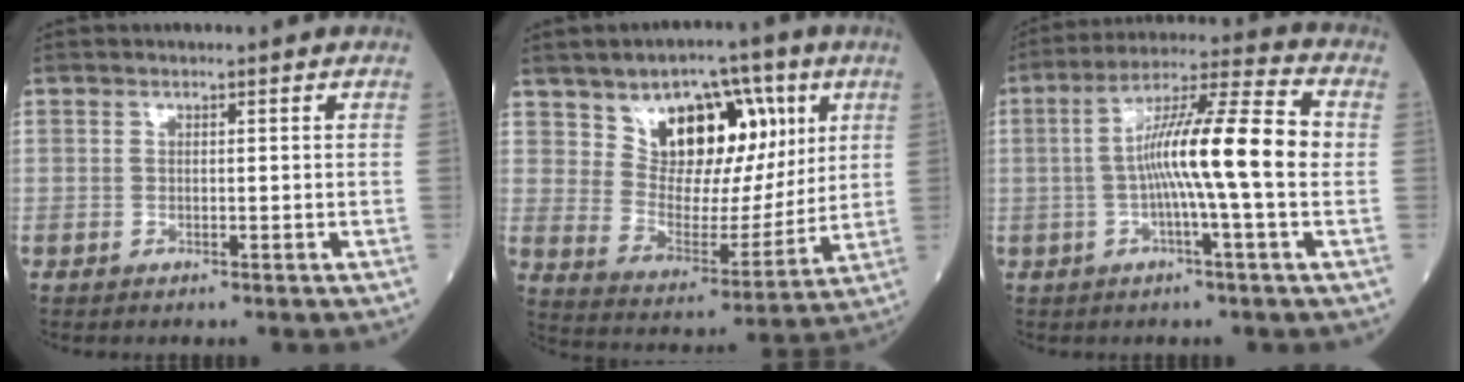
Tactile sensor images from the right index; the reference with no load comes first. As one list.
[{"total": 14.3, "force": [6.6, 8.2, 9.7], "torque": [-0.146, 0.016, 0.120]}, {"total": 13.0, "force": [-0.8, -0.2, 13.0], "torque": [-0.221, 0.019, -0.025]}]